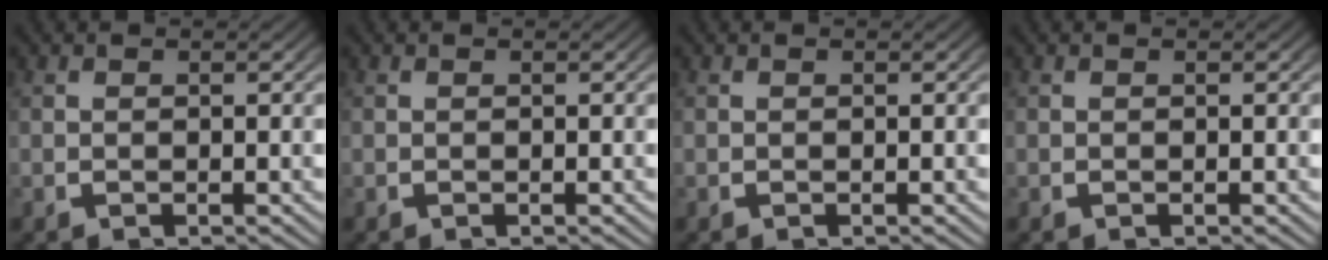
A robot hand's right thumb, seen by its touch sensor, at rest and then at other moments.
{"total": 0.0}
{"total": 0.0}
{"total": 0.0}